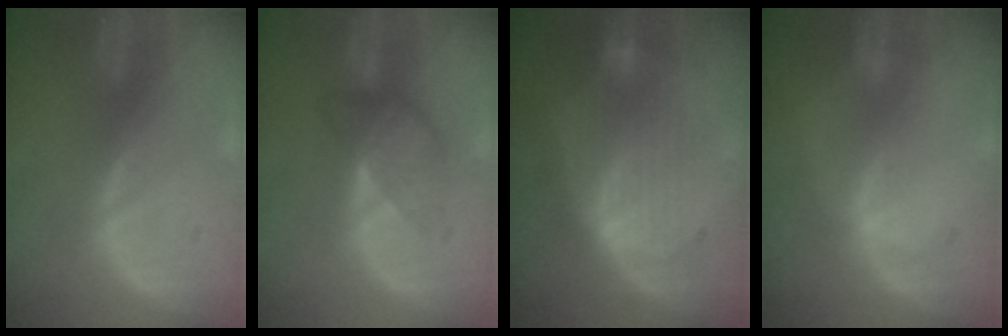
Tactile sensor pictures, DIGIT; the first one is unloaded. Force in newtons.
{"total": 4.6, "press": 4.6, "slide": 0.1}
{"total": 8.0, "press": 7.6, "slide": 2.5}
{"total": 0.6, "press": 0.5, "slide": 0.2}